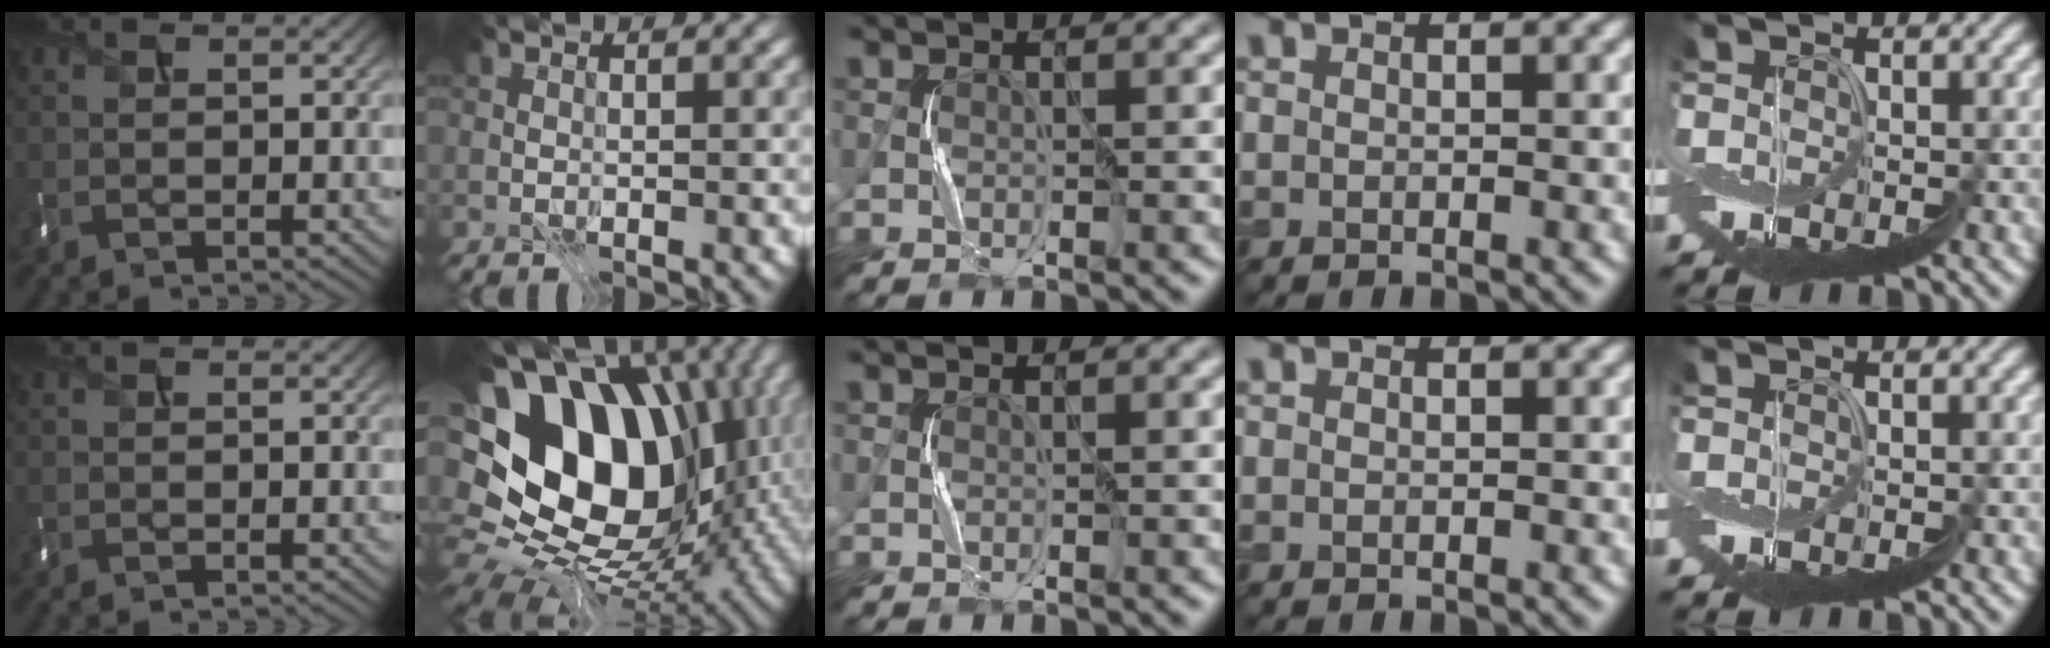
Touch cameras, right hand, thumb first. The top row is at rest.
{"index": {"total": 20.2, "force": [2.8, 14.5, 13.8], "torque": [-0.217, 0.011, 0.078]}}